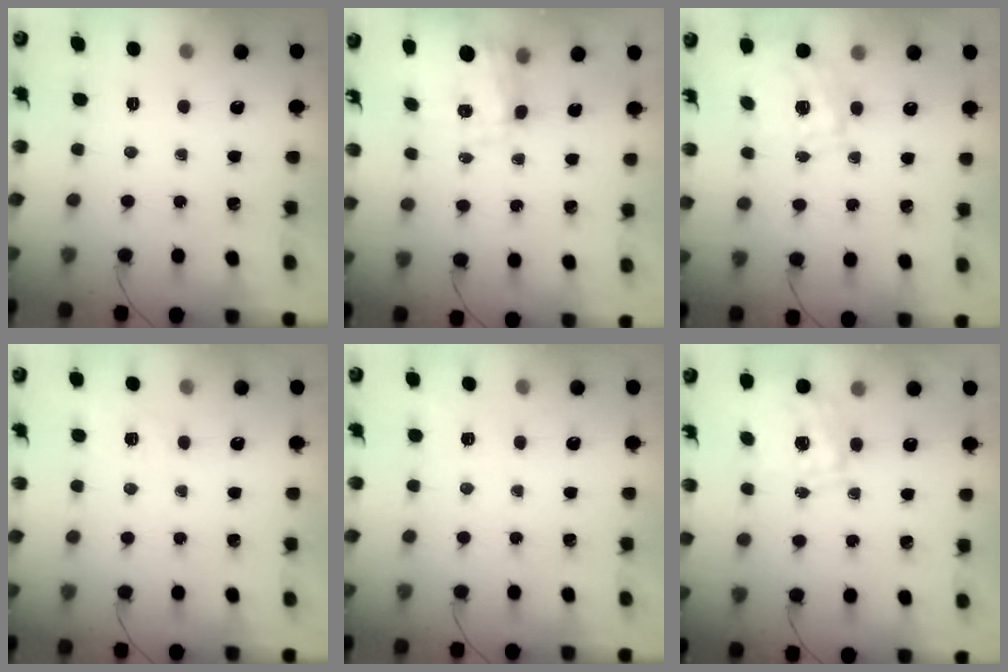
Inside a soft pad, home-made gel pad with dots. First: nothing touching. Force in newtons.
{"total": 10.0, "press": 10.0, "slide": 1.3}
{"total": 2.1, "press": 0.6, "slide": 2.0}
{"total": 7.0, "press": 6.7, "slide": 2.0}
{"total": 7.0, "press": 6.8, "slide": 1.7}
{"total": 1.6, "press": 1.4, "slide": 0.8}